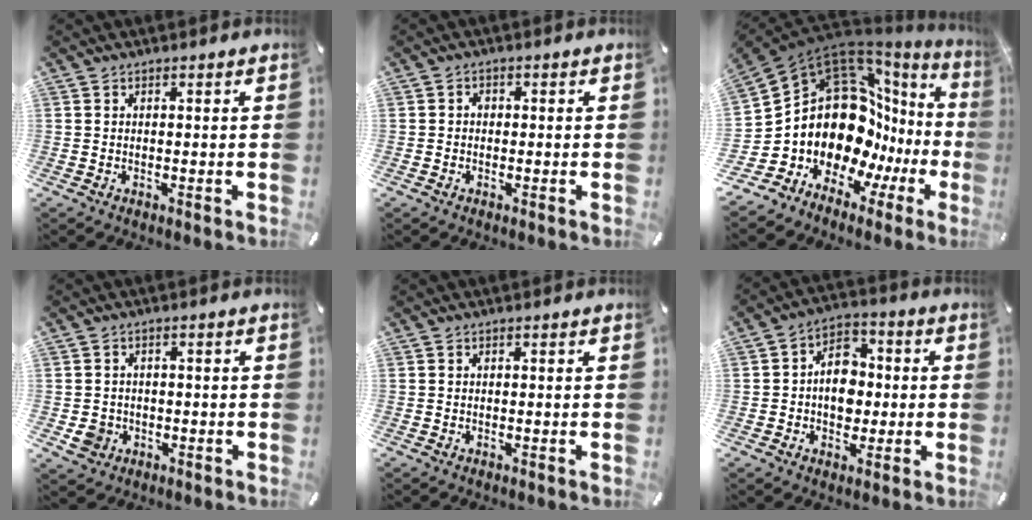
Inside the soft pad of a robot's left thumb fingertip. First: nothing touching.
{"total": 1.4, "force": [-0.6, 1.2, 0.5], "torque": [-0.010, 0.007, -0.015]}
{"total": 18.0, "force": [1.1, 13.6, 11.7], "torque": [-0.208, -0.077, 0.054]}
{"total": 4.5, "force": [-1.4, 4.0, 1.3], "torque": [-0.027, 0.000, -0.026]}
{"total": 0.0}
{"total": 9.6, "force": [-0.7, 7.8, 5.5], "torque": [-0.098, 0.015, -0.013]}